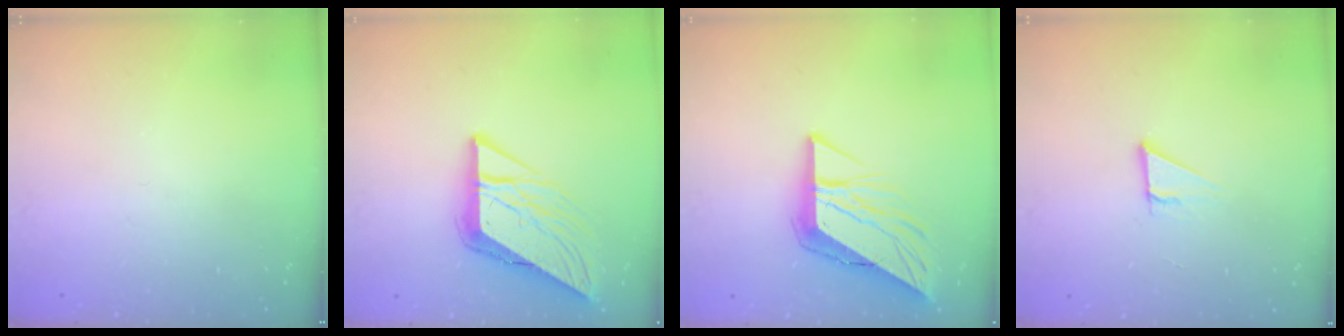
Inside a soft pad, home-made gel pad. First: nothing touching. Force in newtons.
{"total": 10.9, "press": 10.8, "slide": 1.1}
{"total": 11.7, "press": 11.6, "slide": 1.4}
{"total": 2.9, "press": 2.9, "slide": 0.2}